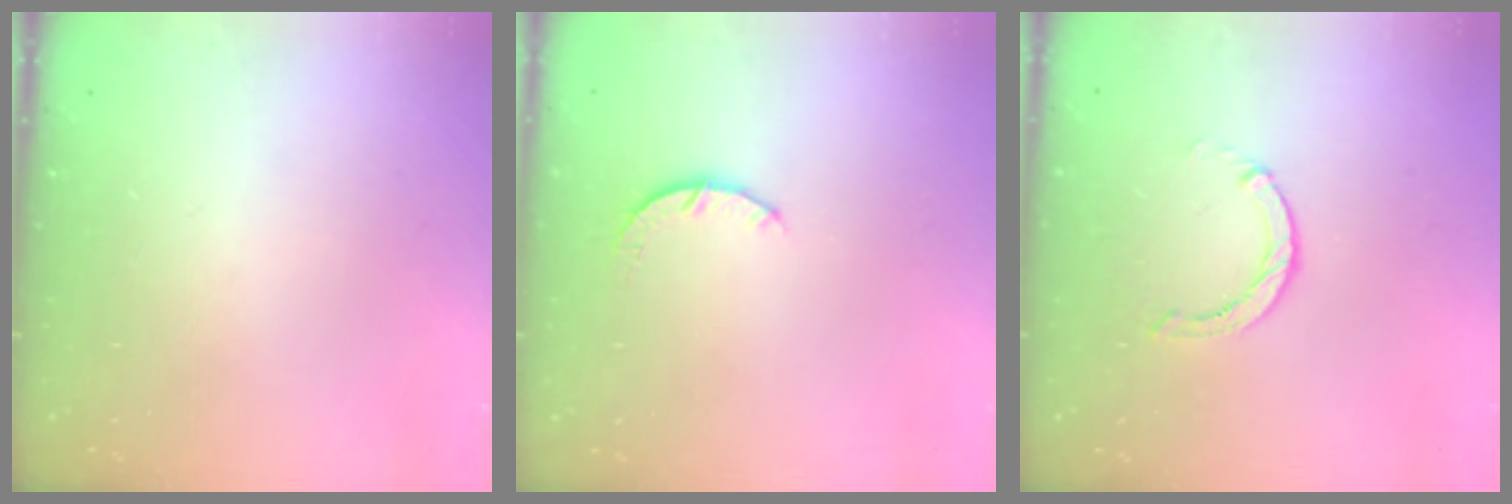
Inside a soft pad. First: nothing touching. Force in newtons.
{"total": 3.4, "press": 3.4, "slide": 0.5}
{"total": 0.0}